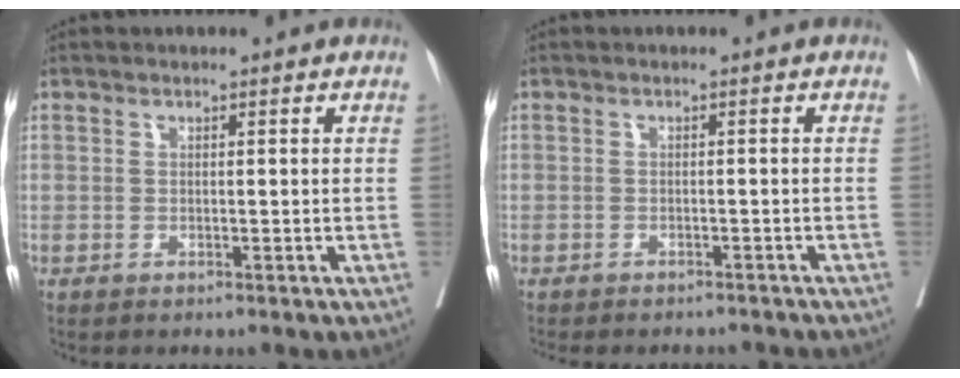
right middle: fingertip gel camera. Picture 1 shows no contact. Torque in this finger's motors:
{"motor_torque": [1.07, -1.07, 0.39, 0.08]}